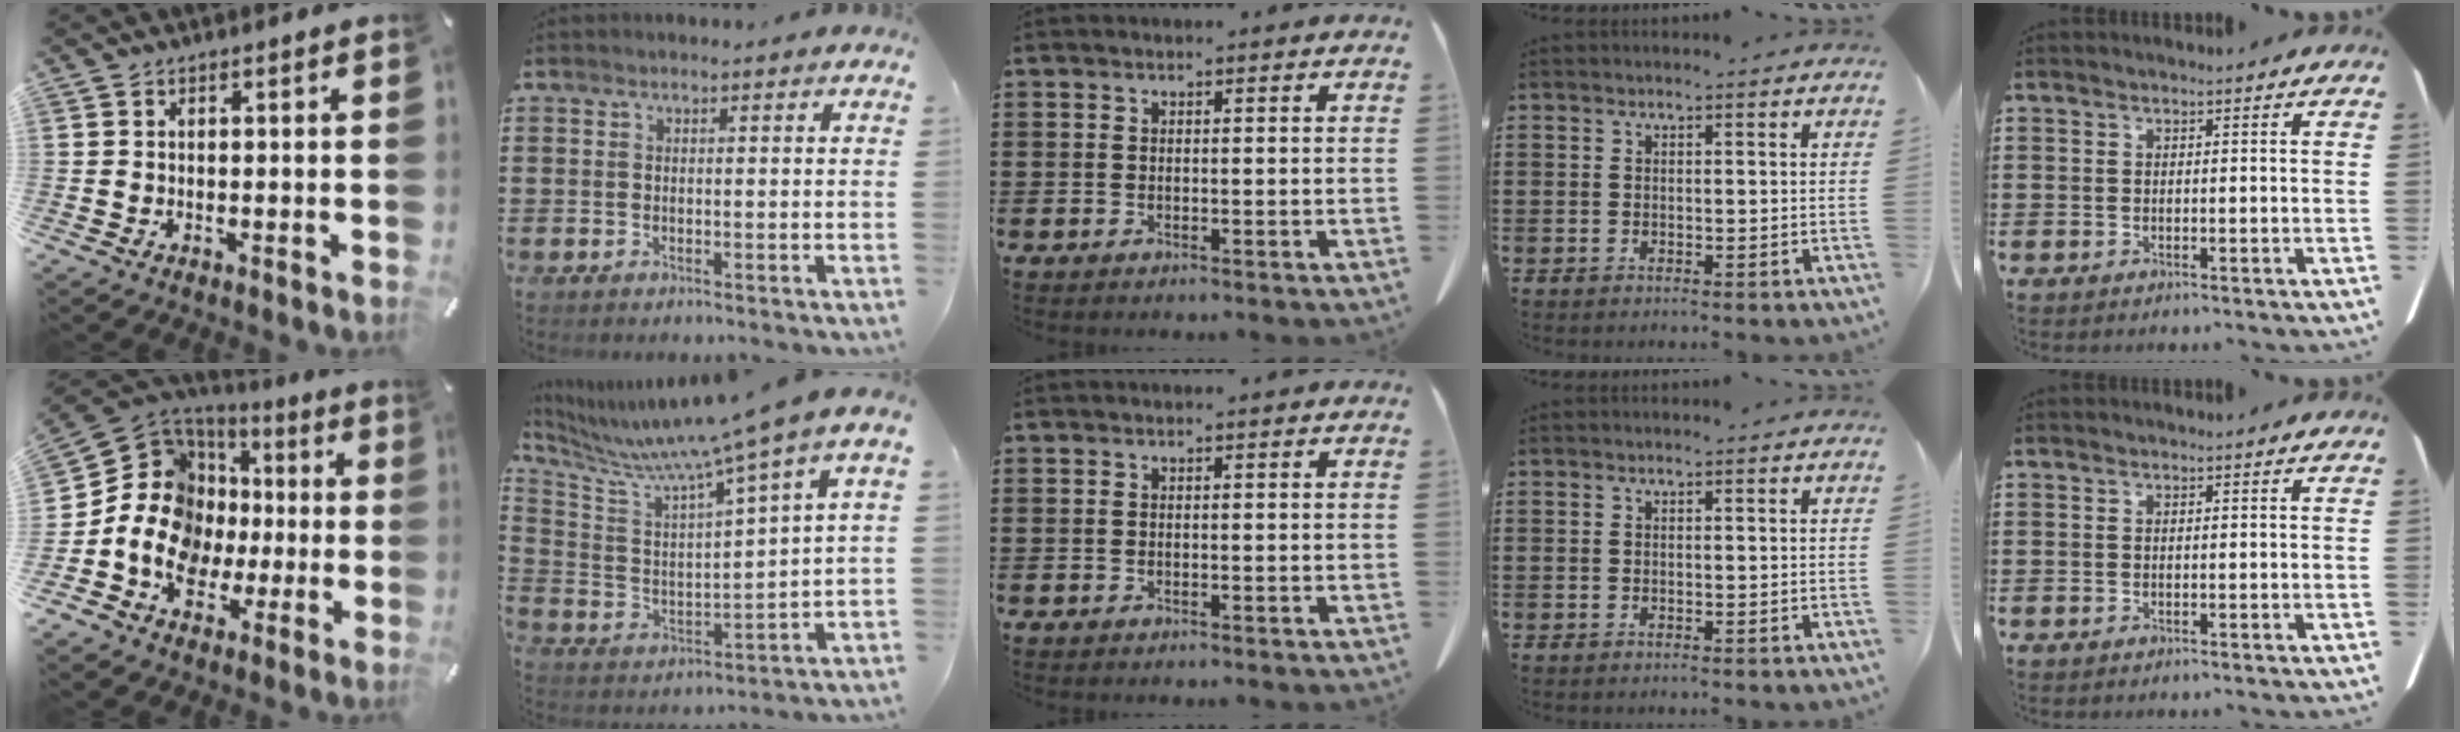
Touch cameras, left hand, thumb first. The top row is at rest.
{"thumb": {"total": 15.4, "force": [-2.5, 13.6, 7.0], "torque": [-0.152, -0.008, -0.043]}, "index": {"total": 8.0, "force": [6.2, -0.3, 5.0], "torque": [-0.127, -0.049, 0.094]}}